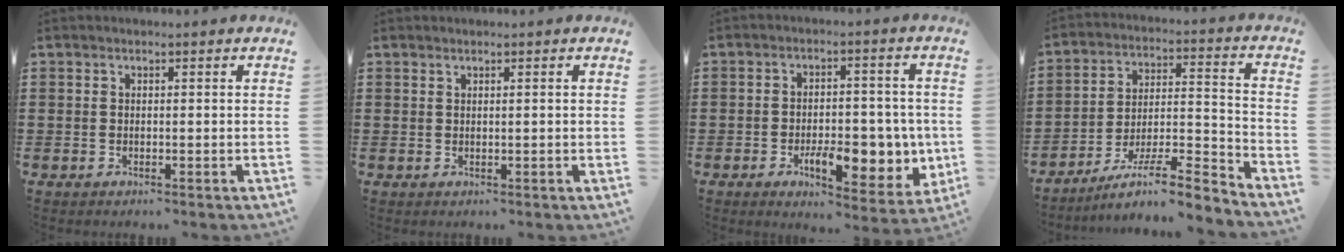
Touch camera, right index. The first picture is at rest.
{"total": 0.6, "force": [0.3, -0.3, 0.5], "torque": [-0.008, 0.000, 0.005]}
{"total": 9.6, "force": [-2.5, 5.0, 7.8], "torque": [-0.098, -0.003, -0.039]}
{"total": 7.0, "force": [-5.7, 0.3, 4.0], "torque": [-0.060, -0.005, -0.112]}